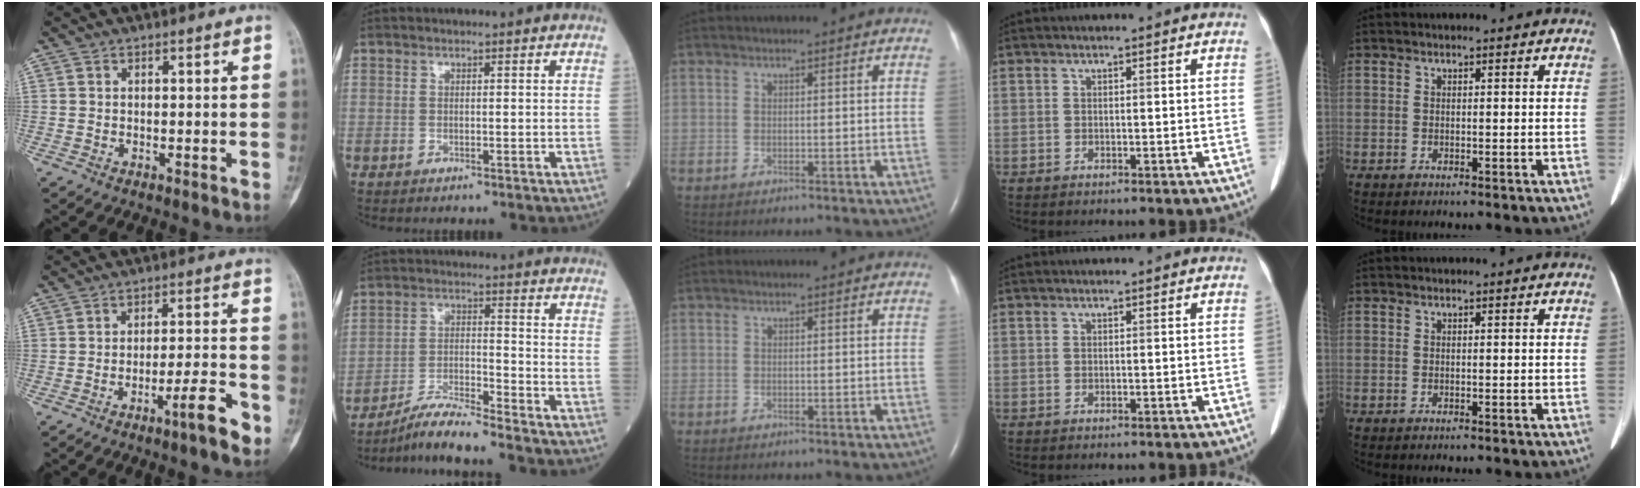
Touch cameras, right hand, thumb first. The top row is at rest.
{"thumb": {"total": 7.0, "force": [-3.9, 0.8, 5.7], "torque": [-0.089, 0.026, -0.058]}, "index": {"total": 7.7, "force": [-7.1, -0.8, 2.8], "torque": [-0.053, -0.011, -0.132]}}